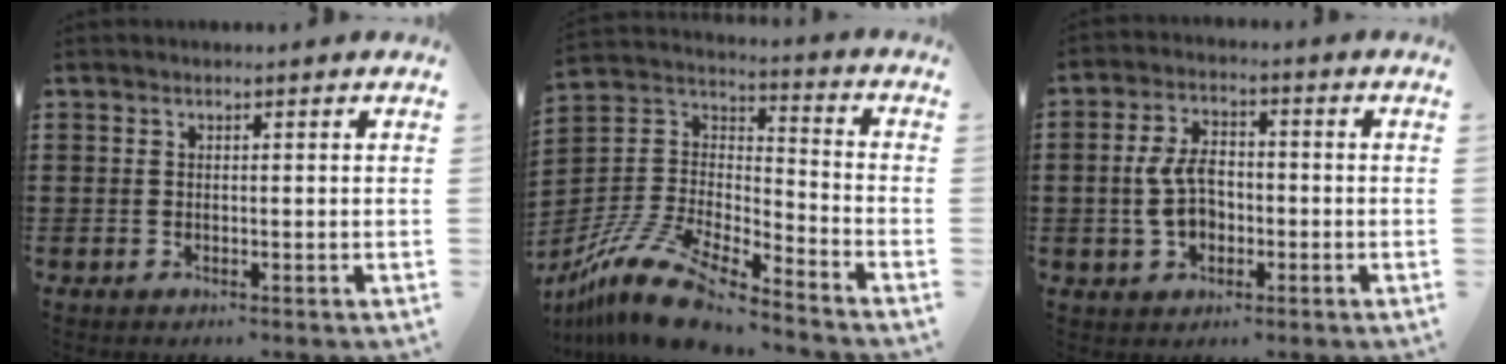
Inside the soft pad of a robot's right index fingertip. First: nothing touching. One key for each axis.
{"total": 14.1, "fx": -11.7, "fy": 3.7, "fz": 7.1, "tx": -0.153, "ty": 0.039, "tz": -0.228}
{"total": 6.6, "fx": -0.9, "fy": 4.0, "fz": 5.2, "tx": -0.126, "ty": -0.002, "tz": -0.022}